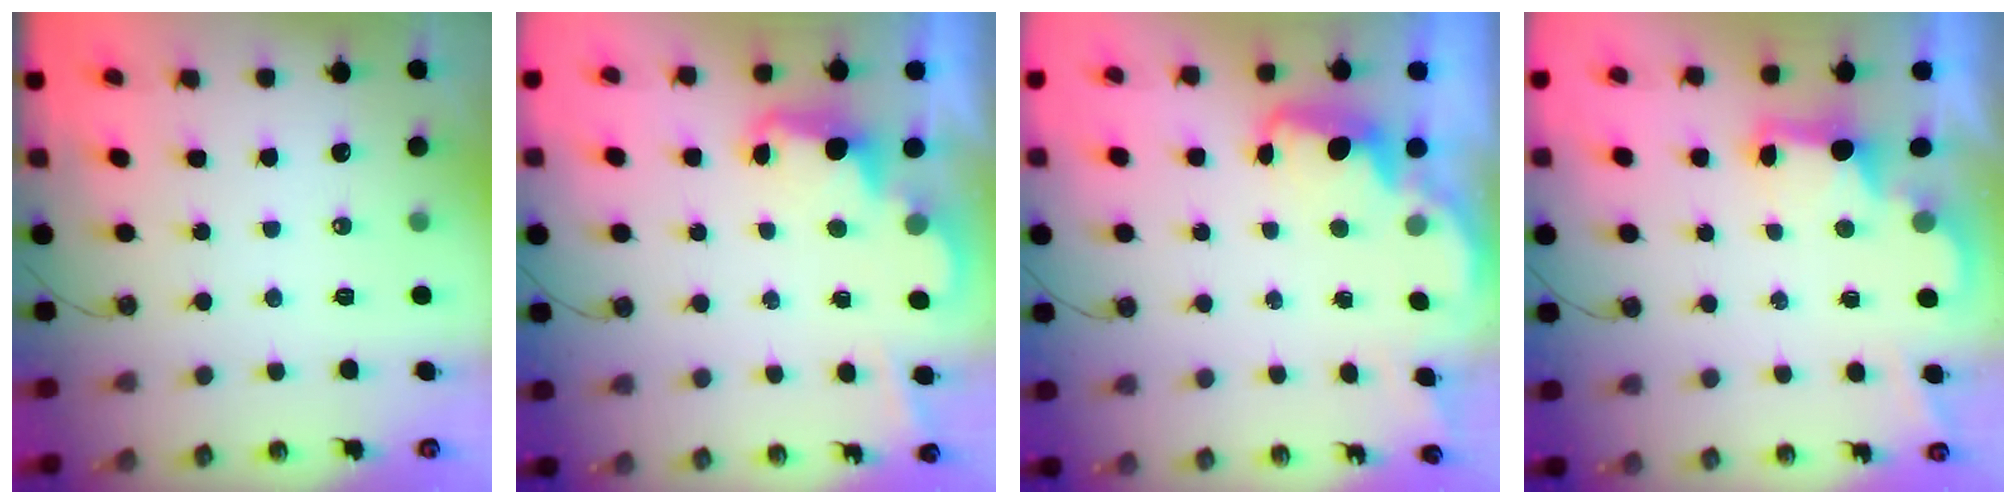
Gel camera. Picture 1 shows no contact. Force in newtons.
{"total": 2.5, "press": 2.5, "slide": 0.6}
{"total": 2.5, "press": 2.4, "slide": 0.7}
{"total": 2.4, "press": 2.3, "slide": 0.7}